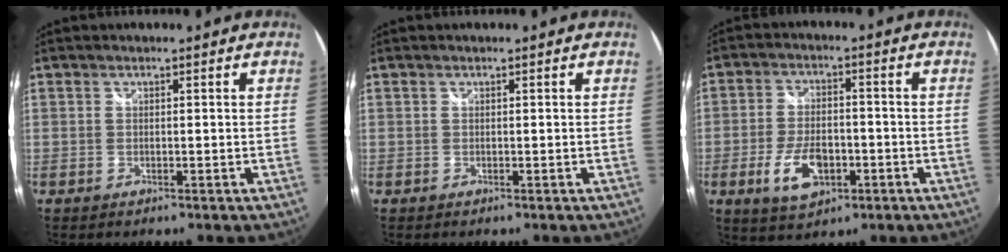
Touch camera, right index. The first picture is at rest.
{"total": 0.0}
{"total": 9.3, "force": [-3.4, 4.9, 7.1], "torque": [-0.147, -0.006, -0.054]}